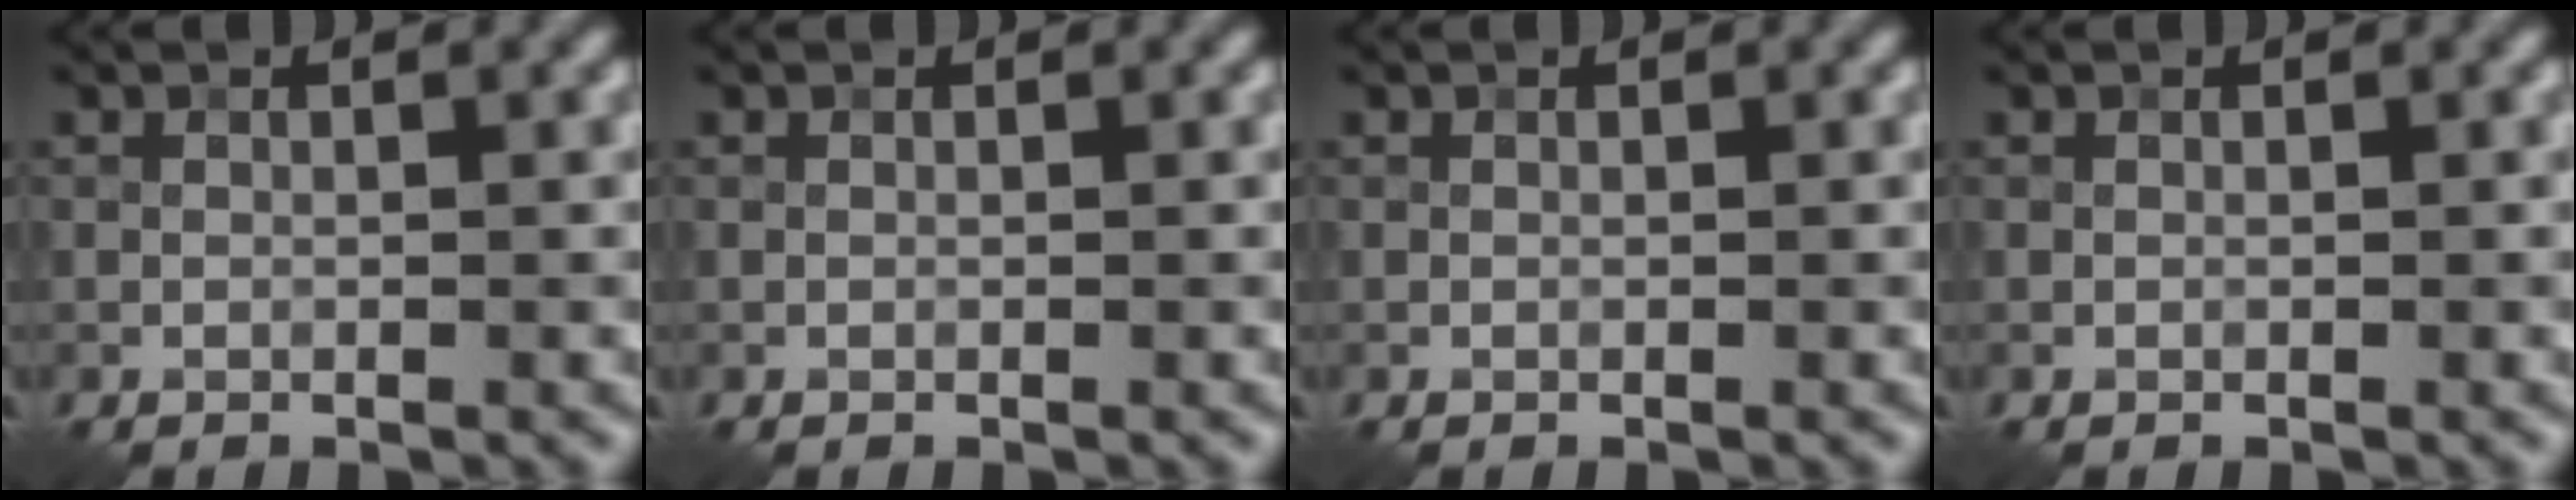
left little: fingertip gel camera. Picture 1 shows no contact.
{"total": 0.0}
{"total": 0.0}
{"total": 0.0}